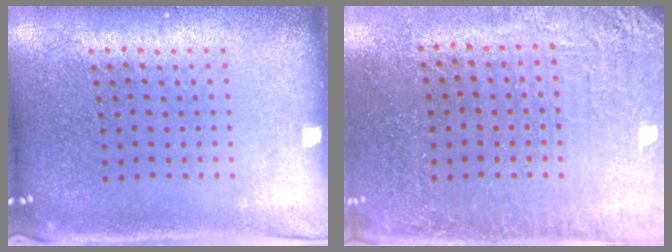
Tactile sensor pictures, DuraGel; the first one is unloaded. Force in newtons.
{"total": 2.8, "press": 2.7, "slide": 0.6}